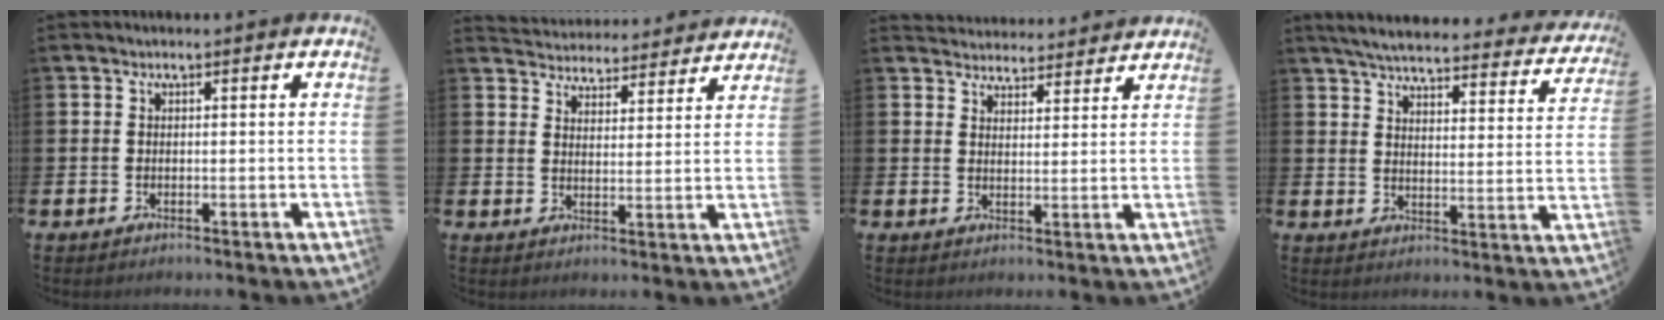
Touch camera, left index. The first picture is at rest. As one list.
[{"total": 4.7, "force": [4.6, 0.8, -0.4], "torque": [-0.007, -0.037, 0.080]}, {"total": 4.2, "force": [4.1, 0.8, -0.3], "torque": [-0.004, -0.025, 0.074]}, {"total": 5.3, "force": [4.9, 0.7, 1.8], "torque": [-0.052, -0.034, 0.080]}]